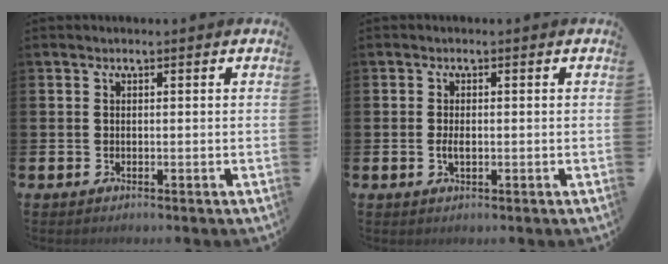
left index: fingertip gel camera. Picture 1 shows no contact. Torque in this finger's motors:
{"motor_torque": [0.23, -0.02, 0.04, 0.04]}